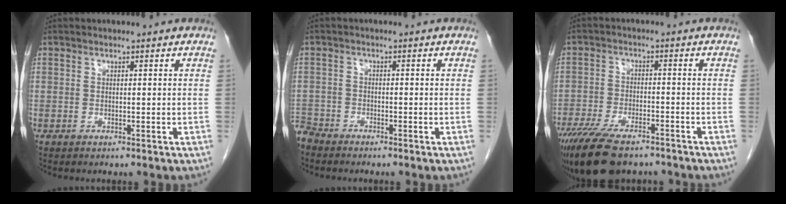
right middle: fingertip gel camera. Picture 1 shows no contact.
{"total": 3.0, "force": [-2.9, 0.5, -0.1], "torque": [0.003, -0.008, -0.058]}
{"total": 12.9, "force": [-9.8, 4.3, 7.2], "torque": [-0.135, -0.019, -0.159]}